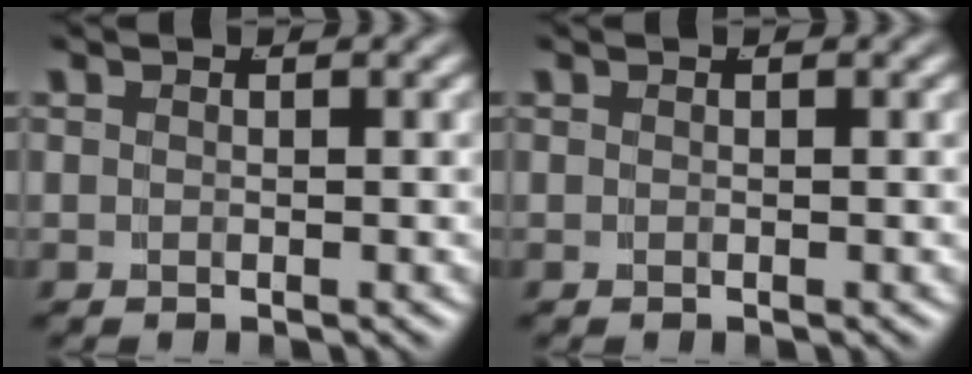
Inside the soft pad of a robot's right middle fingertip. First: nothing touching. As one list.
[{"total": 0.0}]